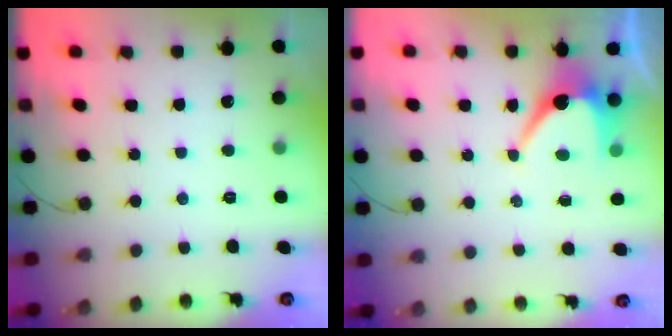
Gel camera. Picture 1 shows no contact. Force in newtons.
{"total": 7.1, "press": 7.1, "slide": 0.6}